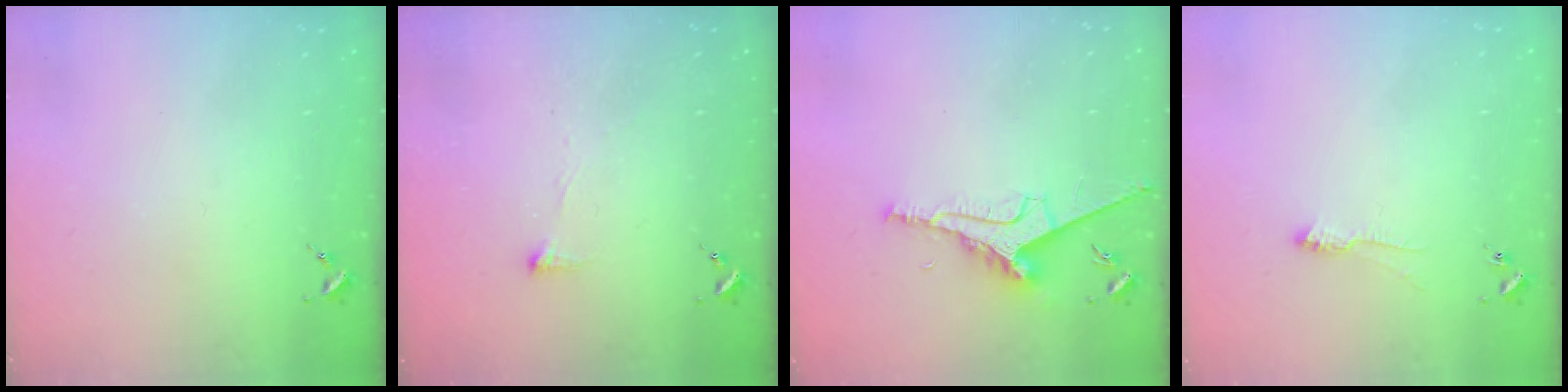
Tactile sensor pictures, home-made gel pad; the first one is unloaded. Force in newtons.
{"total": 3.7, "press": 3.6, "slide": 0.8}
{"total": 9.5, "press": 9.4, "slide": 1.1}
{"total": 5.7, "press": 5.7, "slide": 0.8}